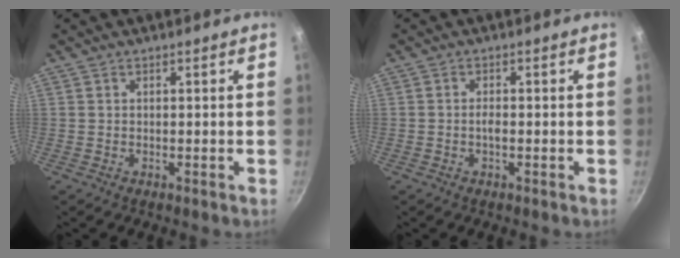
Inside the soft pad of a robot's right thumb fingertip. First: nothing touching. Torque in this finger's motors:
{"motor_torque": [-0.34, 0.17, 0.12, 0.24, 0.01]}